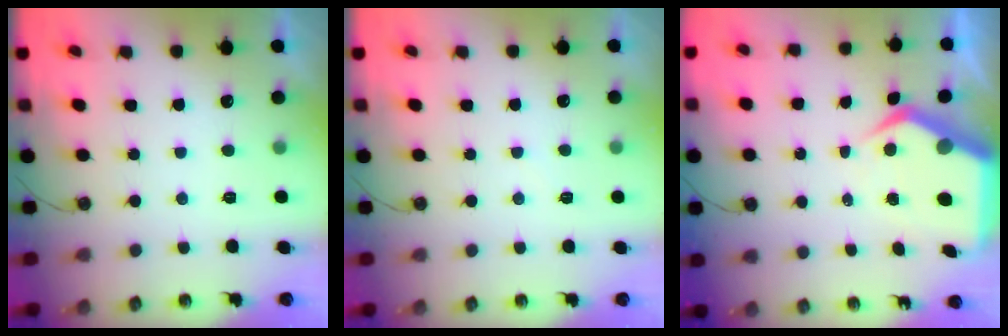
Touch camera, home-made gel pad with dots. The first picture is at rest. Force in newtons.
{"total": 4.8, "press": 4.7, "slide": 0.5}
{"total": 8.4, "press": 8.3, "slide": 1.1}